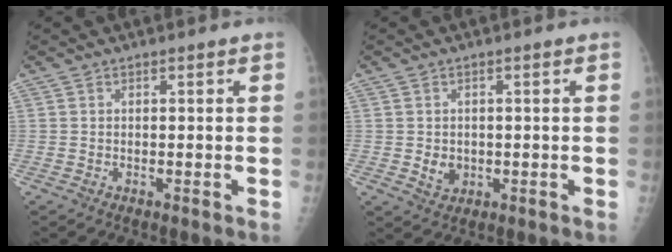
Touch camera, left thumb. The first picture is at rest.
{"total": 3.1, "force": [-0.3, 2.6, 1.7], "torque": [-0.015, -0.001, 0.005]}